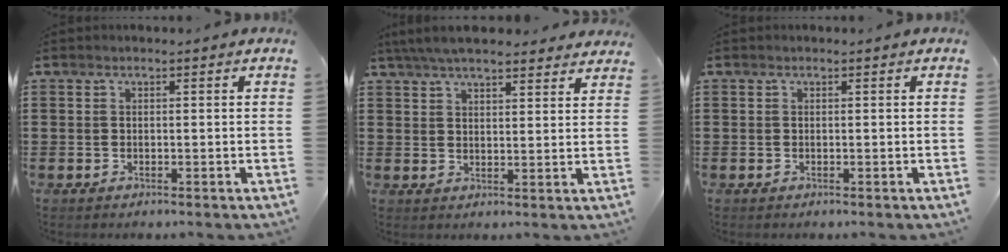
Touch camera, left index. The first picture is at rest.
{"total": 6.0, "force": [5.5, 1.2, 2.0], "torque": [-0.056, -0.009, 0.103]}
{"total": 0.0}